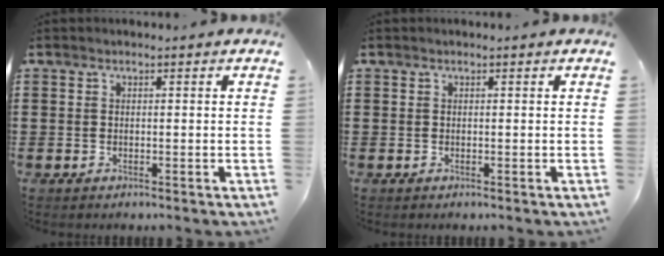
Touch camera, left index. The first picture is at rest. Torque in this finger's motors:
{"motor_torque": [0.00, 0.00, 0.00, 0.00]}